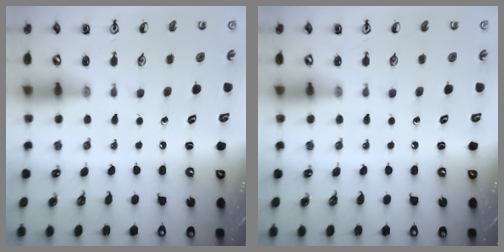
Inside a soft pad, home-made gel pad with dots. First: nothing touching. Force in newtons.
{"total": 0.0}